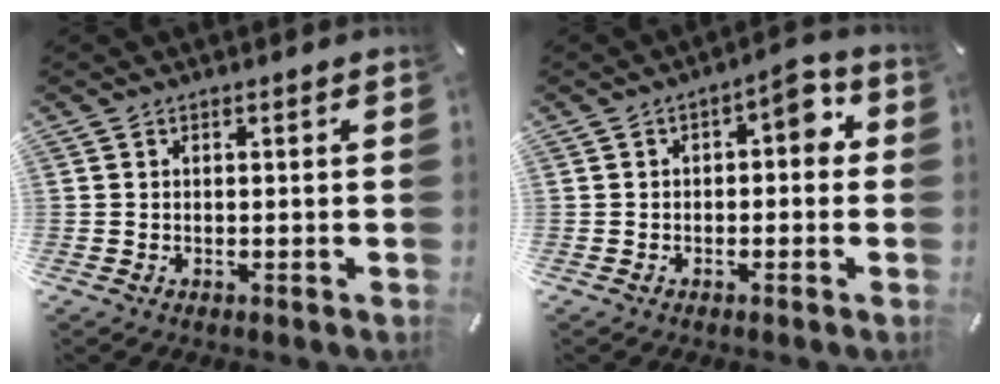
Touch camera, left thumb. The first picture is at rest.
{"total": 5.7, "force": [0.4, 3.1, 4.8], "torque": [-0.061, 0.003, -0.003]}